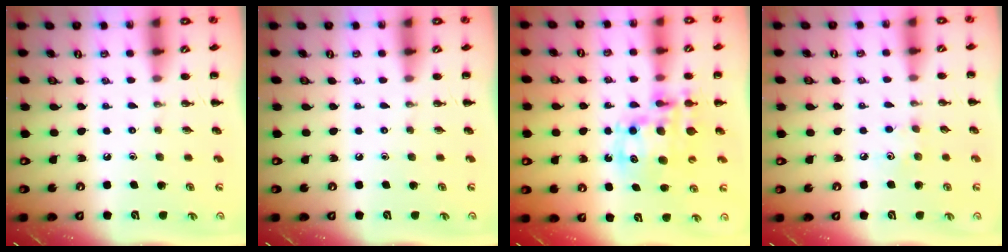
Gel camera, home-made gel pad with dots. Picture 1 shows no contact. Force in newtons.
{"total": 0.0}
{"total": 13.7, "press": 13.3, "slide": 3.0}
{"total": 5.3, "press": 5.2, "slide": 1.3}